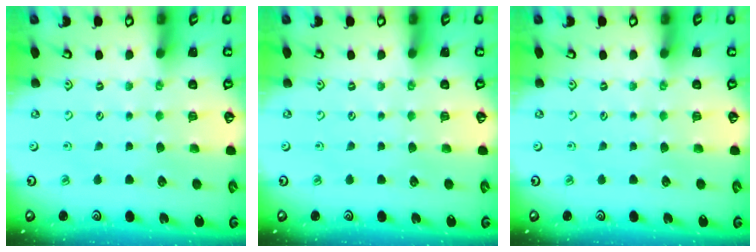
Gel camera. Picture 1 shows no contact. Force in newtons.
{"total": 0.0}
{"total": 0.0}